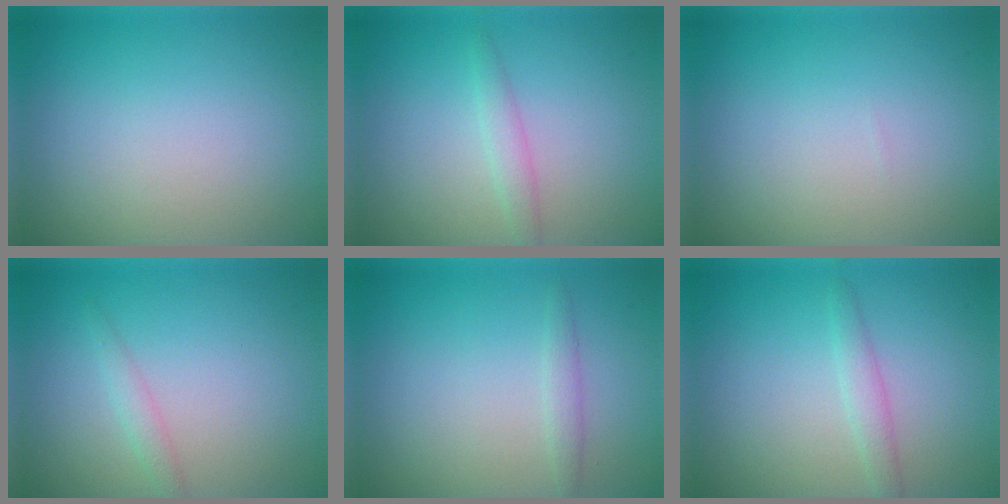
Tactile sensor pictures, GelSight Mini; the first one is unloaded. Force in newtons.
{"total": 1.5, "press": 1.5, "slide": 0.0}
{"total": 0.0}
{"total": 1.2, "press": 1.2, "slide": 0.1}
{"total": 1.1, "press": 1.1, "slide": 0.0}
{"total": 1.5, "press": 1.5, "slide": 0.0}